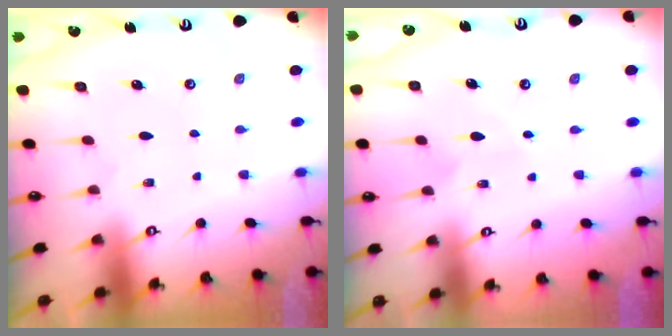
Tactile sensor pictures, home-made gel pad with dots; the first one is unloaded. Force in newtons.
{"total": 4.5, "press": 4.5, "slide": 0.3}